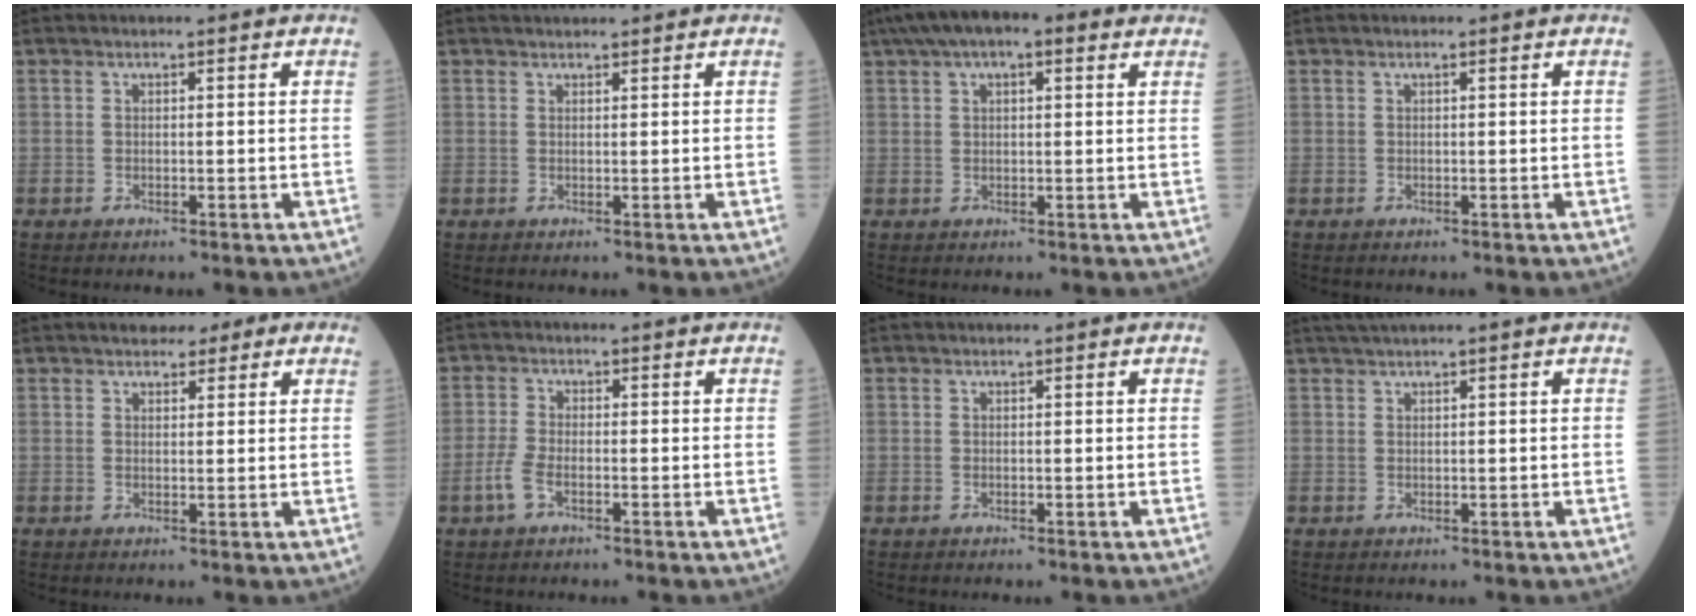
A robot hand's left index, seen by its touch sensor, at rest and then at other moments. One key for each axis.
{"total": 2.1, "fx": 2.0, "fy": 0.3, "fz": 0.6, "tx": -0.007, "ty": 0.023, "tz": 0.032}
{"total": 9.6, "fx": 5.9, "fy": 3.2, "fz": 6.8, "tx": -0.115, "ty": 0.047, "tz": 0.089}
{"total": 0.0}
{"total": 6.1, "fx": 4.3, "fy": 2.6, "fz": 3.5, "tx": -0.039, "ty": 0.027, "tz": 0.052}
{"total": 3.3, "fx": -1.6, "fy": 1.3, "fz": 2.6, "tx": -0.069, "ty": -0.001, "tz": -0.036}
{"total": 0.0}
{"total": 1.9, "fx": 1.4, "fy": -0.4, "fz": 1.3, "tx": -0.029, "ty": 0.013, "tz": 0.031}